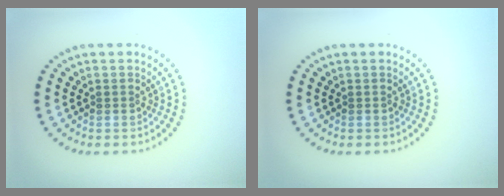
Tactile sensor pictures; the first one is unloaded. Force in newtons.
{"total": 0.0}